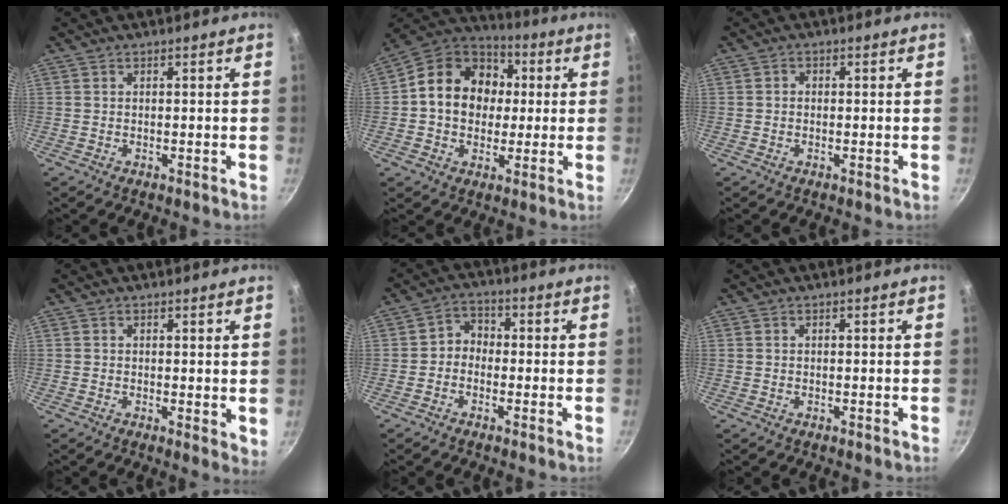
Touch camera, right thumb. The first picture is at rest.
{"total": 16.7, "force": [1.9, 13.5, 9.5], "torque": [-0.126, 0.027, 0.015]}
{"total": 1.0, "force": [-0.1, 0.9, 0.5], "torque": [-0.007, 0.005, -0.003]}
{"total": 2.6, "force": [0.6, 1.3, 2.1], "torque": [-0.024, -0.004, 0.008]}
{"total": 3.9, "force": [-1.0, 3.3, 1.9], "torque": [-0.012, 0.021, -0.031]}
{"total": 0.0}